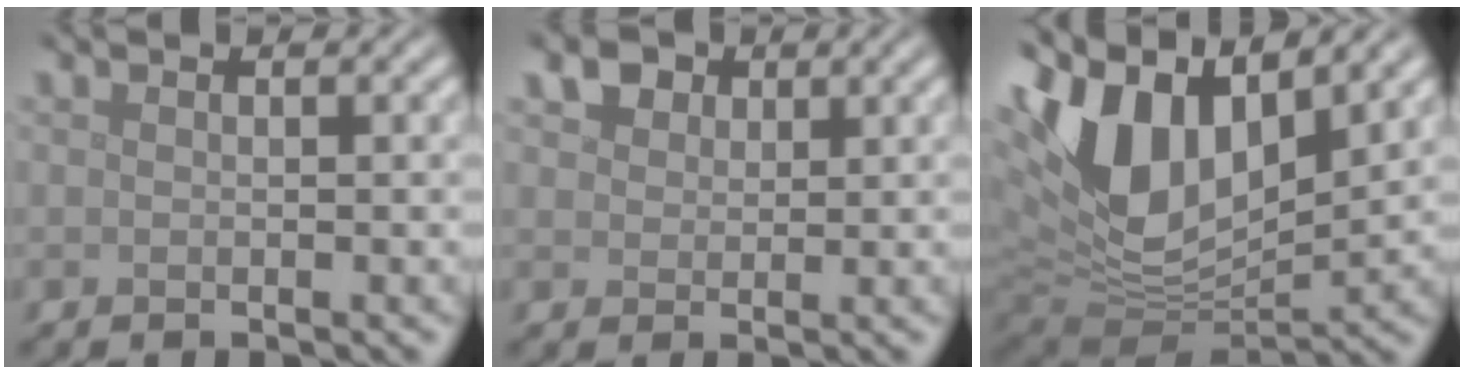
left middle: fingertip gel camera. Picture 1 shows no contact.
{"total": 3.0, "force": [2.0, 1.9, 1.2], "torque": [-0.029, -0.005, 0.038]}
{"total": 12.4, "force": [5.1, 6.3, 9.4], "torque": [-0.191, 0.007, 0.089]}